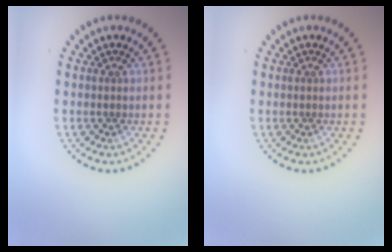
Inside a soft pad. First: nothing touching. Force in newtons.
{"total": 0.0}